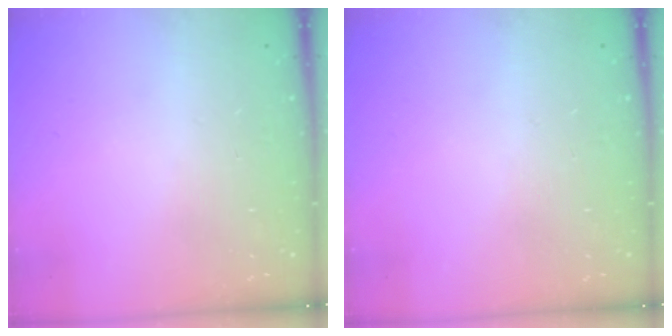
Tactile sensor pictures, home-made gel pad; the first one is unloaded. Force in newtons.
{"total": 0.0}